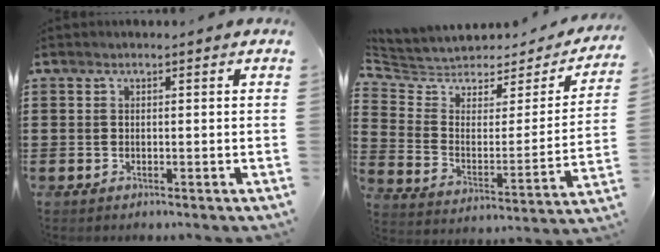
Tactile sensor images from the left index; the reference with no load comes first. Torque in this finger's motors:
{"motor_torque": [2.14, 0.00, -0.11, 0.06]}